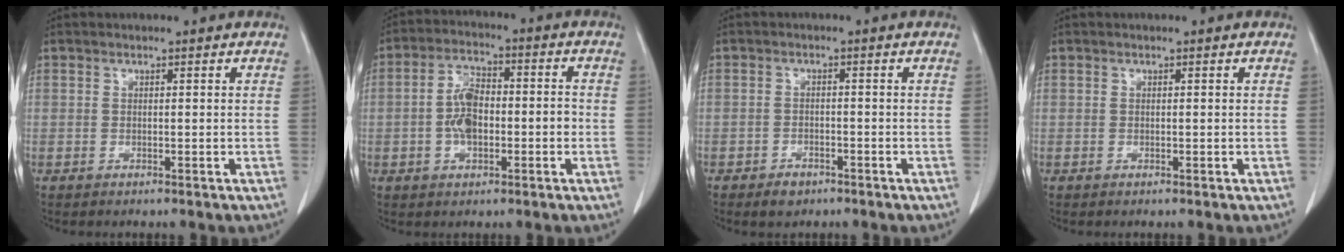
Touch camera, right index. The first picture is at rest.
{"total": 7.6, "force": [-1.2, 3.8, 6.5], "torque": [-0.135, 0.022, -0.025]}
{"total": 2.5, "force": [-1.7, 1.6, 0.9], "torque": [-0.011, 0.004, -0.016]}
{"total": 0.0}